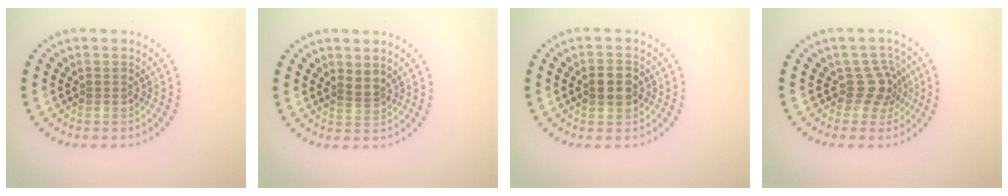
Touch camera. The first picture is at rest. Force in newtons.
{"total": 1.1, "press": 0.6, "slide": 0.9}
{"total": 2.8, "press": 2.8, "slide": 0.1}
{"total": 2.6, "press": 1.9, "slide": 1.7}